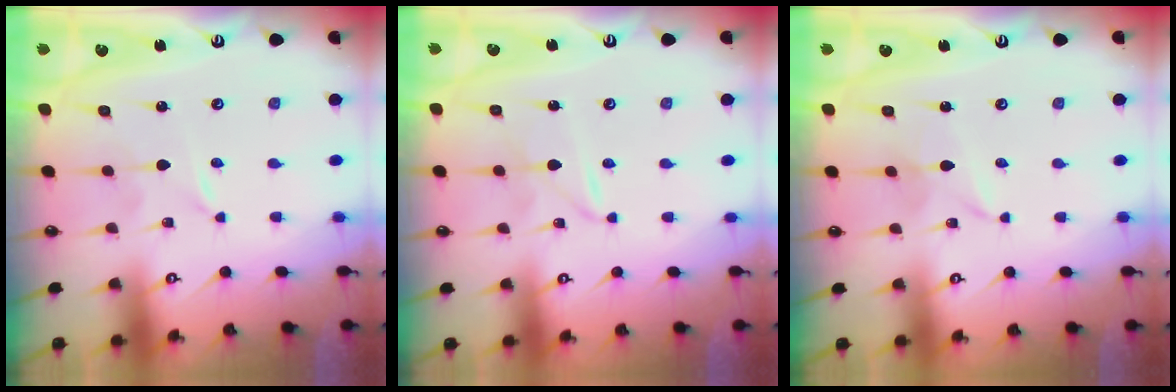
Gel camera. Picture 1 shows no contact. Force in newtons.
{"total": 2.2, "press": 2.2, "slide": 0.1}
{"total": 2.3, "press": 2.3, "slide": 0.3}